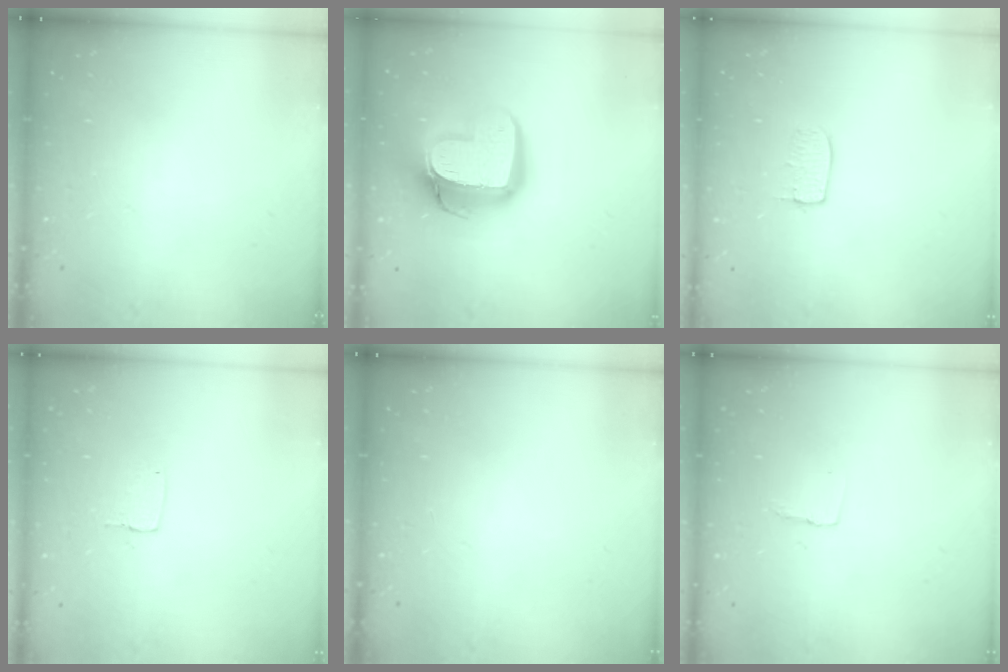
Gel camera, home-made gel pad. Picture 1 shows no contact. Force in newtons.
{"total": 15.3, "press": 15.3, "slide": 1.4}
{"total": 5.5, "press": 5.5, "slide": 0.1}
{"total": 3.2, "press": 3.2, "slide": 0.2}
{"total": 0.0}
{"total": 3.8, "press": 3.8, "slide": 0.3}